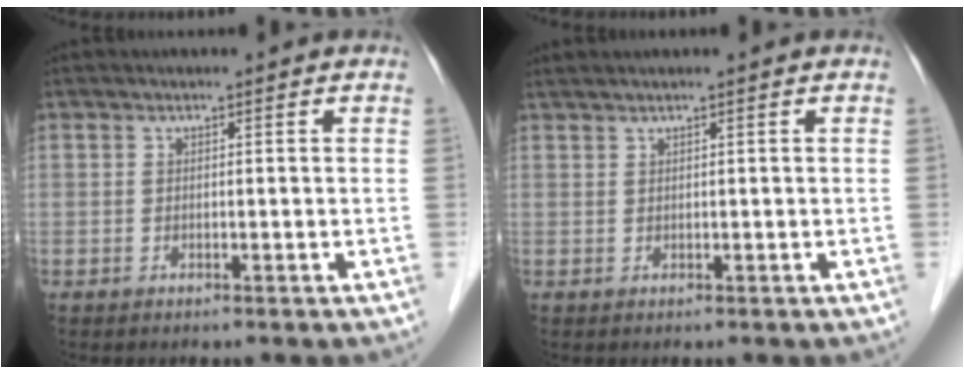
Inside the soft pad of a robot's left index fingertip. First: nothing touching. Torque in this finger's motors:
{"motor_torque": [-0.08, 0.00, -0.01, -0.01]}